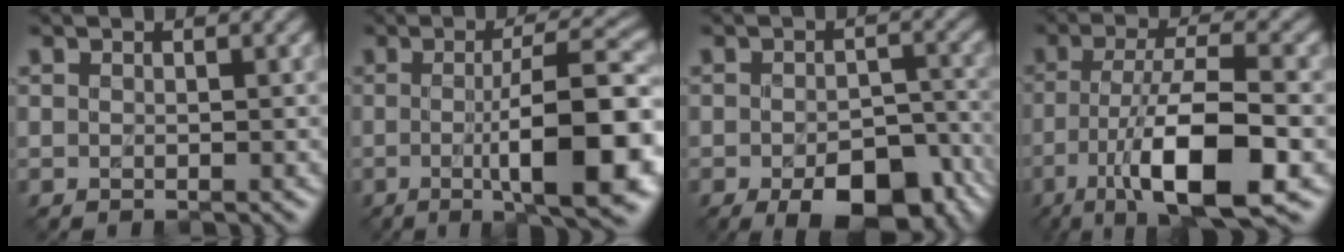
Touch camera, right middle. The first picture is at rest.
{"total": 11.1, "force": [-1.5, 2.4, 10.7], "torque": [-0.142, -0.002, -0.024]}
{"total": 9.1, "force": [-5.1, 4.3, 6.2], "torque": [-0.082, -0.014, -0.059]}
{"total": 10.9, "force": [-4.1, 3.1, 9.6], "torque": [-0.171, 0.000, -0.071]}